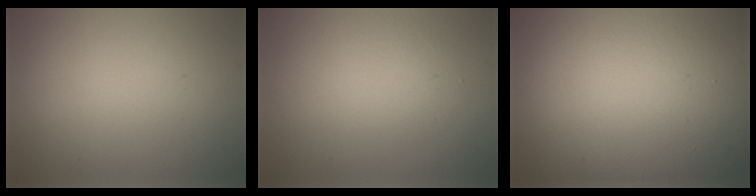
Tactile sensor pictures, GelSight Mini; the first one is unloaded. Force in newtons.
{"total": 2.2, "press": 2.2, "slide": 0.2}
{"total": 23.9, "press": 23.9, "slide": 1.2}